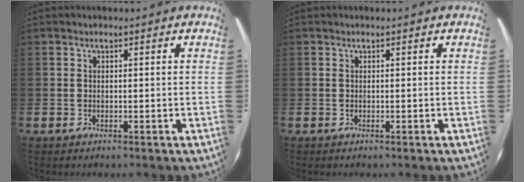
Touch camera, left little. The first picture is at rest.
{"total": 0.0}